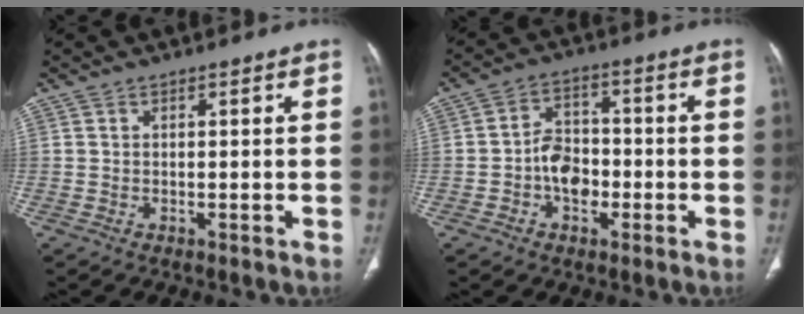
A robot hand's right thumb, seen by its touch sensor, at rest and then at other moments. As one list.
[{"total": 7.2, "force": [-2.0, 5.2, 4.6], "torque": [-0.054, 0.026, -0.042]}]